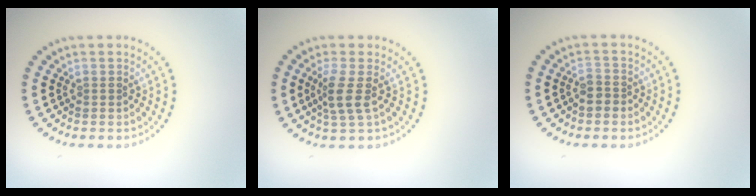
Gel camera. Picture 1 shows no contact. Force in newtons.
{"total": 2.5, "press": 1.9, "slide": 1.6}
{"total": 1.3, "press": 1.1, "slide": 0.7}